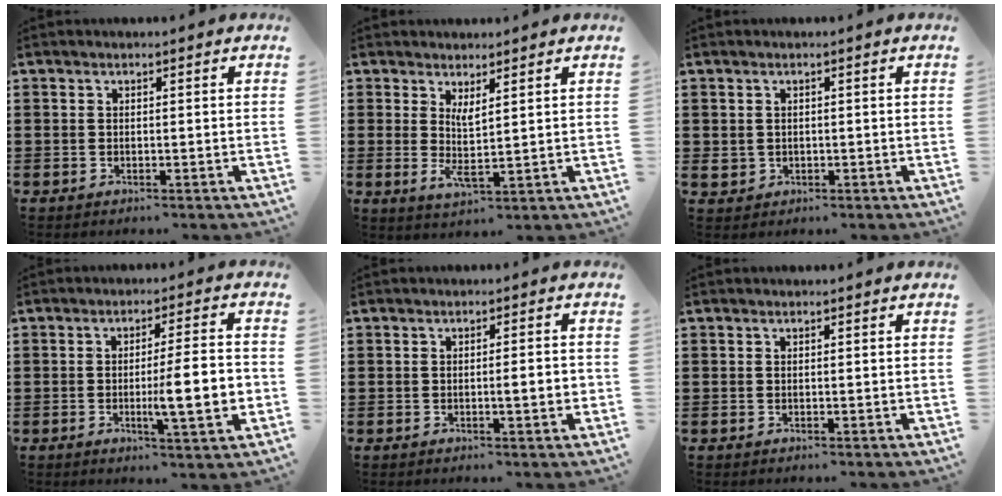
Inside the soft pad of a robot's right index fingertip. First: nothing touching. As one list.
[{"total": 3.1, "force": [1.6, 0.5, 2.6], "torque": [-0.054, -0.009, 0.030]}, {"total": 1.3, "force": [0.1, 1.2, 0.4], "torque": [-0.012, 0.005, 0.001]}, {"total": 8.8, "force": [-1.5, 1.3, 8.6], "torque": [-0.125, -0.010, -0.027]}, {"total": 2.9, "force": [-0.5, 0.3, 2.8], "torque": [-0.048, -0.004, -0.008]}, {"total": 0.0}]